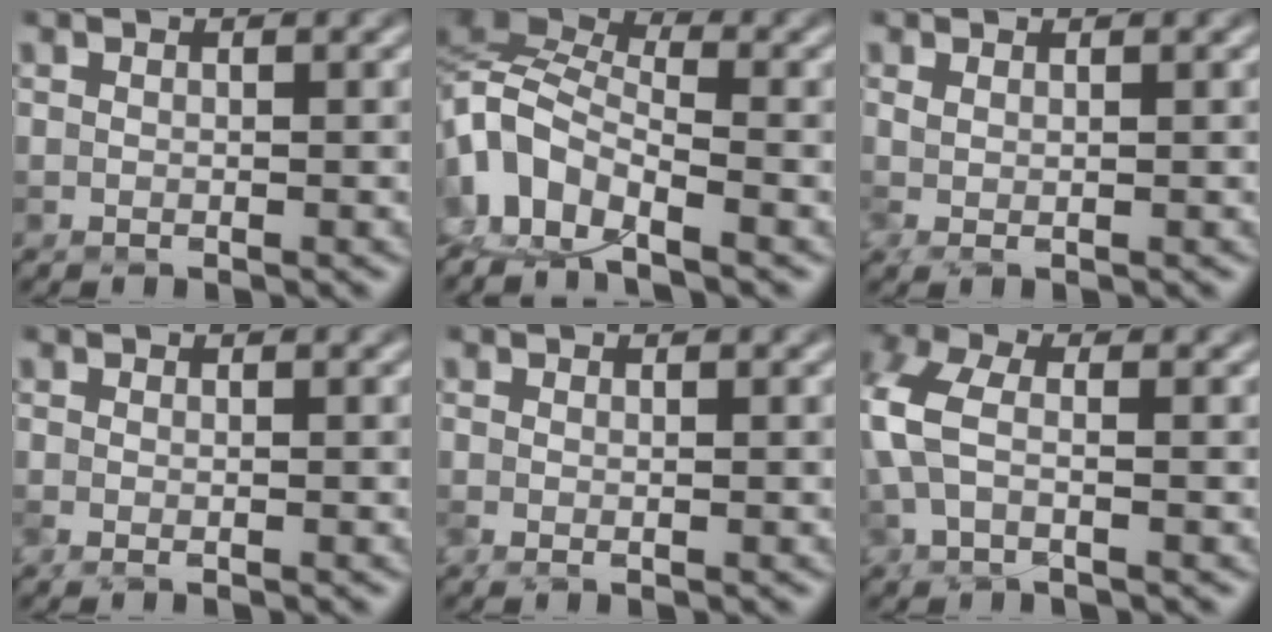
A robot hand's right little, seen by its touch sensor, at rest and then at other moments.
{"total": 5.7, "force": [-1.7, 2.8, 4.6], "torque": [-0.089, 0.018, -0.056]}
{"total": 1.1, "force": [0.8, 0.2, 0.8], "torque": [-0.019, 0.003, 0.011]}
{"total": 1.2, "force": [-0.8, 0.2, 0.9], "torque": [-0.016, -0.009, -0.019]}
{"total": 0.8, "force": [-0.1, 0.1, 0.8], "torque": [-0.020, -0.007, -0.009]}
{"total": 4.1, "force": [0.0, 1.7, 3.7], "torque": [-0.107, 0.009, -0.012]}